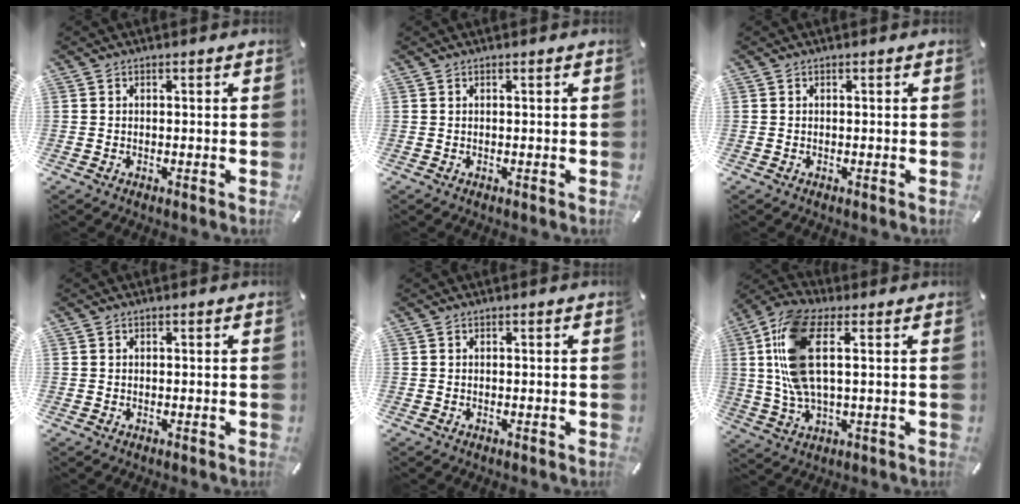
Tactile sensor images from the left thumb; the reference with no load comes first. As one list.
[{"total": 0.0}, {"total": 0.0}, {"total": 0.0}, {"total": 0.0}, {"total": 14.7, "force": [3.2, 6.6, 12.7], "torque": [-0.278, -0.006, 0.060]}]